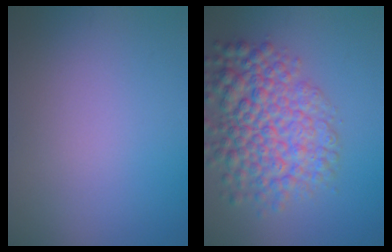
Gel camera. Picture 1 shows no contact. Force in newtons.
{"total": 7.8, "press": 7.8, "slide": 0.3}